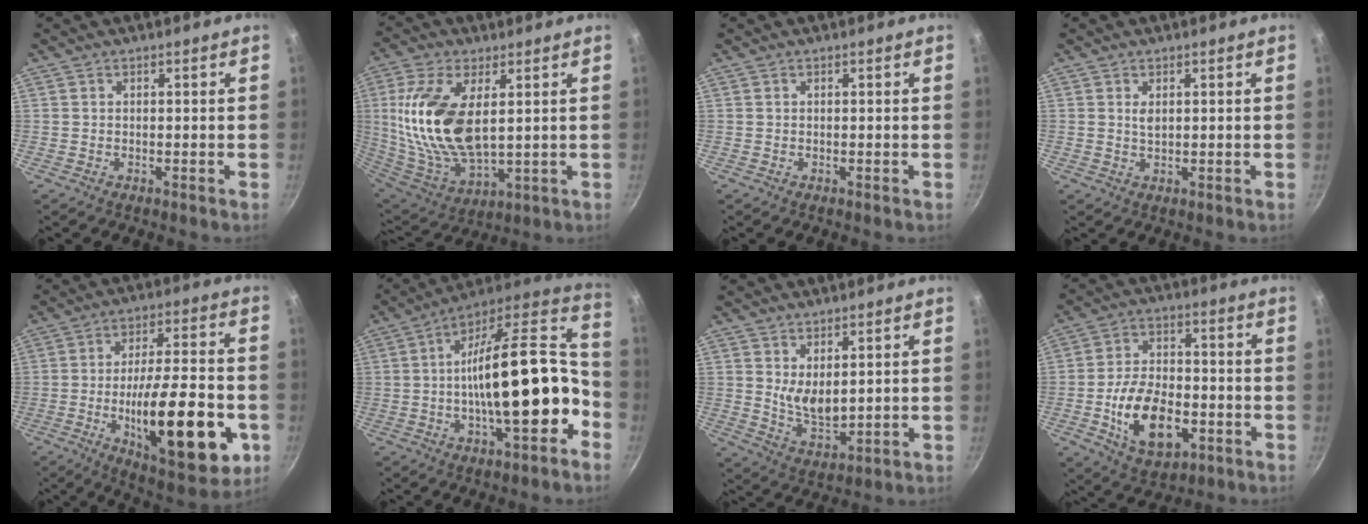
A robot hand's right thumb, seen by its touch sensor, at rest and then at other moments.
{"total": 19.2, "force": [3.6, 9.6, 16.3], "torque": [-0.326, -0.022, 0.078]}
{"total": 0.0}
{"total": 1.8, "force": [0.6, 1.0, 1.3], "torque": [-0.024, -0.003, 0.012]}
{"total": 23.8, "force": [-6.4, 8.3, 21.4], "torque": [-0.298, 0.014, -0.089]}
{"total": 23.7, "force": [-4.9, 9.1, 21.3], "torque": [-0.299, 0.039, -0.083]}
{"total": 6.1, "force": [2.3, 3.0, 4.8], "torque": [-0.069, -0.033, 0.052]}
{"total": 14.7, "force": [-4.3, 8.8, 11.0], "torque": [-0.172, 0.020, -0.067]}